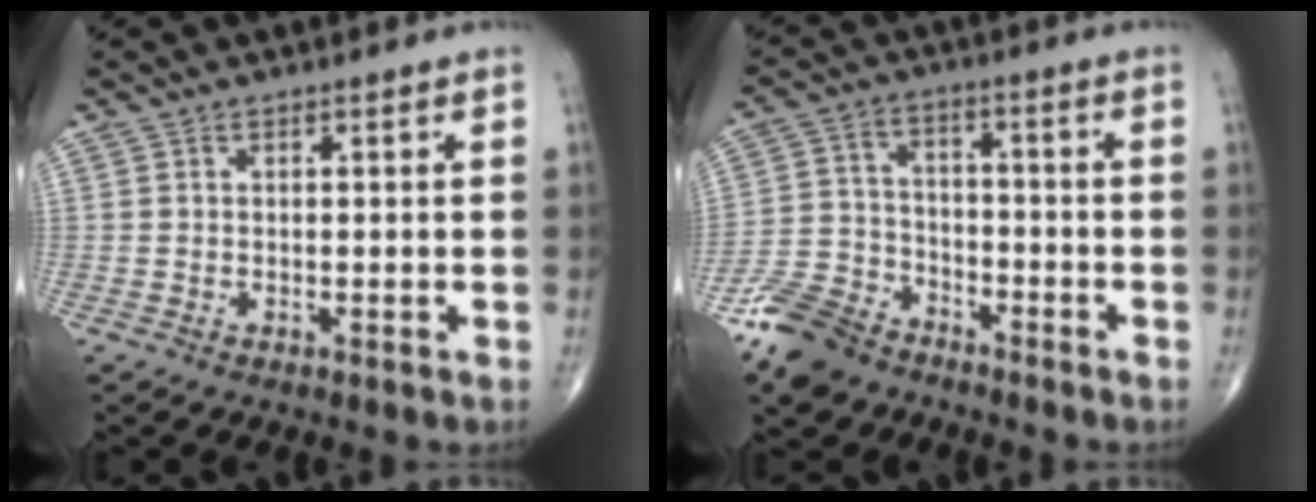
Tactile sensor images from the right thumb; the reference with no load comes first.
{"total": 10.1, "force": [-7.7, 5.7, 3.2], "torque": [-0.057, 0.038, -0.155]}